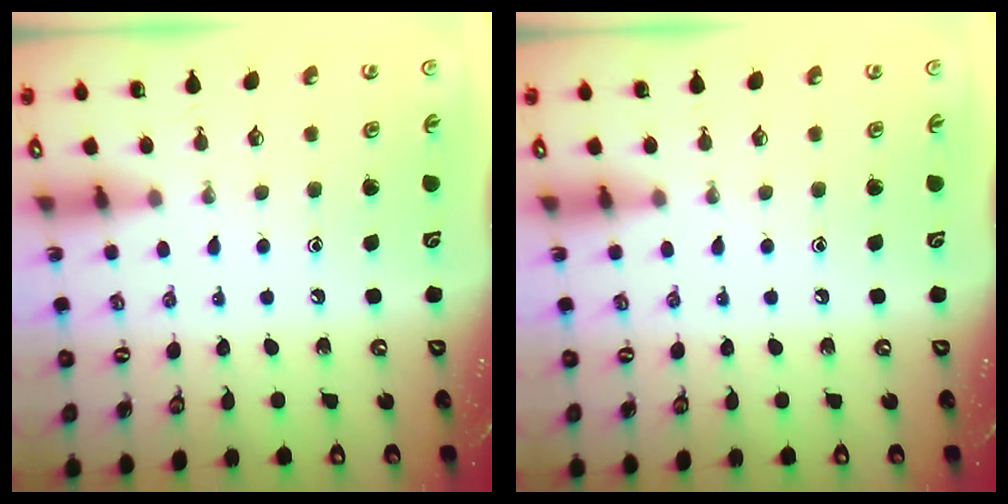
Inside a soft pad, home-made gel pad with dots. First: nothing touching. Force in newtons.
{"total": 0.0}